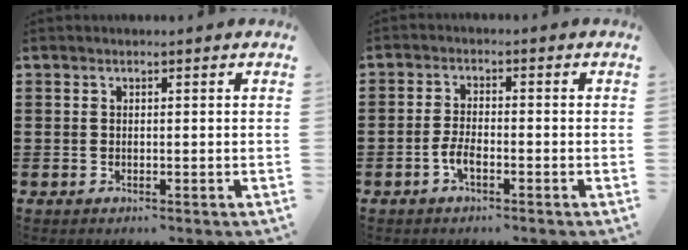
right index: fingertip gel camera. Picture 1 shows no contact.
{"total": 2.8, "force": [-1.4, 0.9, 2.3], "torque": [-0.055, -0.001, -0.031]}